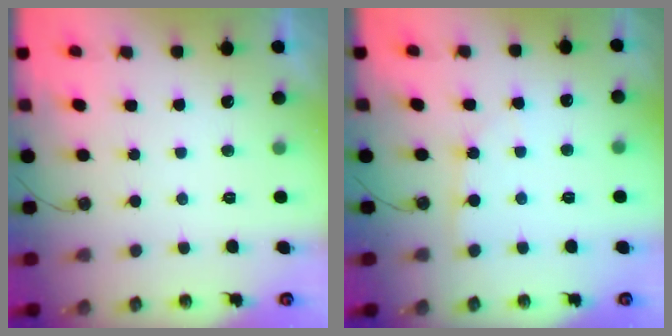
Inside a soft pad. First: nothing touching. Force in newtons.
{"total": 3.2, "press": 3.1, "slide": 0.4}